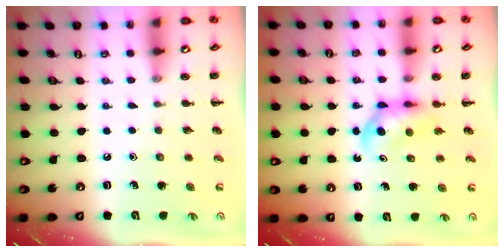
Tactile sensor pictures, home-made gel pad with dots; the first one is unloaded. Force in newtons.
{"total": 5.2, "press": 5.1, "slide": 0.7}